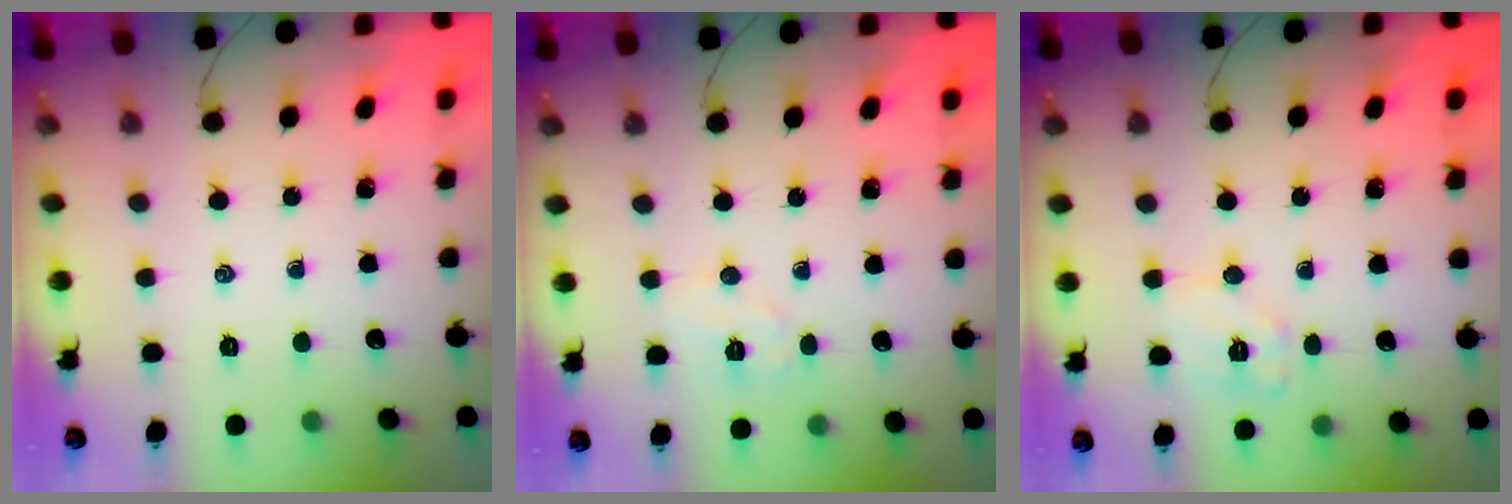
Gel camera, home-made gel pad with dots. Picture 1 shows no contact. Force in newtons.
{"total": 5.6, "press": 5.5, "slide": 1.1}
{"total": 8.0, "press": 8.0, "slide": 0.7}